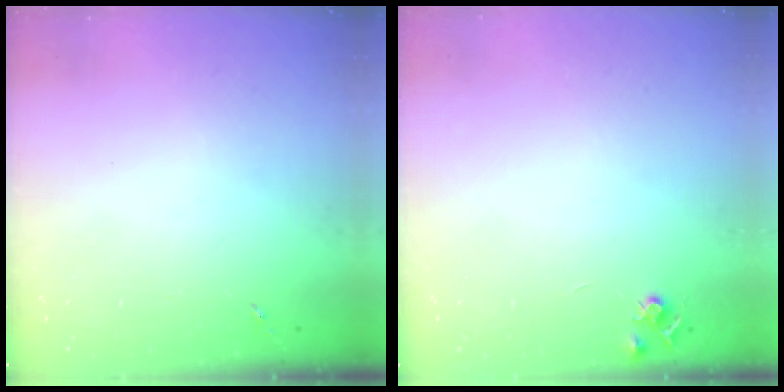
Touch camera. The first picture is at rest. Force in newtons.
{"total": 5.2, "press": 5.2, "slide": 0.7}